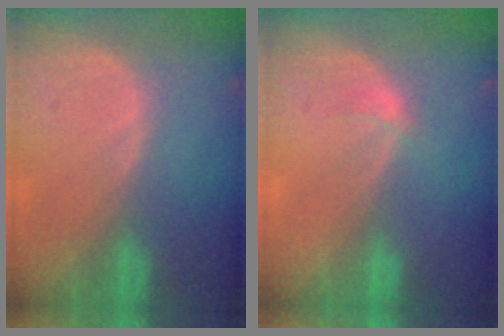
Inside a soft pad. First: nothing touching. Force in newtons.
{"total": 1.0, "press": 1.0, "slide": 0.1}